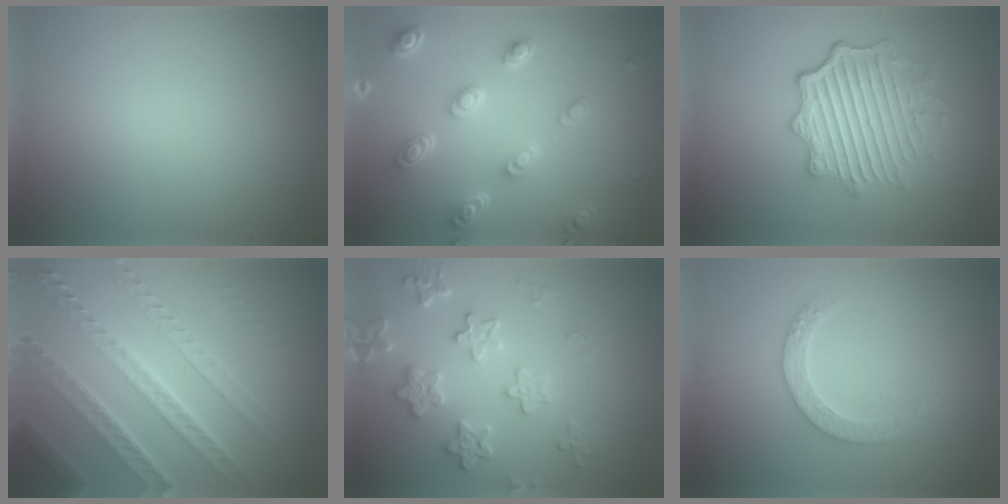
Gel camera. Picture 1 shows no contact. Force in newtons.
{"total": 4.8, "press": 3.7, "slide": 3.0}
{"total": 5.7, "press": 4.4, "slide": 3.5}
{"total": 7.4, "press": 5.2, "slide": 5.3}
{"total": 3.7, "press": 3.5, "slide": 1.4}
{"total": 2.5, "press": 2.4, "slide": 0.7}